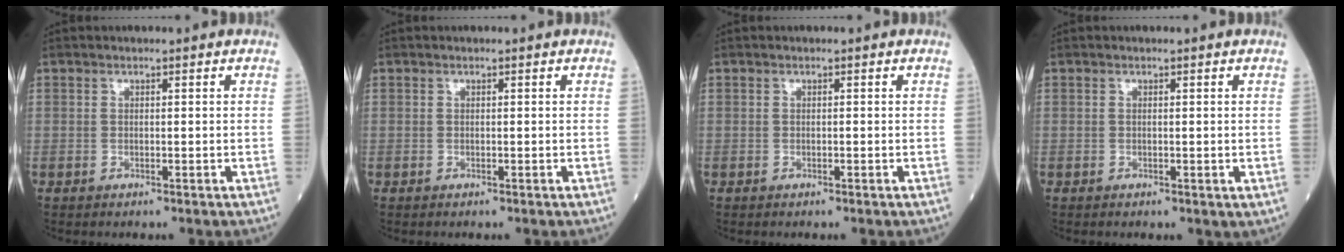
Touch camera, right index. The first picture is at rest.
{"total": 0.0}
{"total": 0.0}
{"total": 0.5, "force": [0.1, 0.3, 0.4], "torque": [-0.006, -0.001, 0.003]}